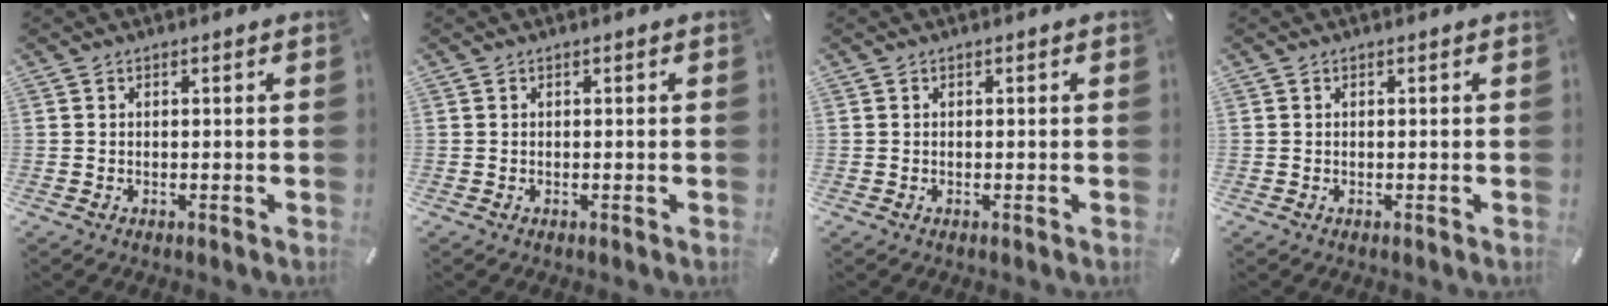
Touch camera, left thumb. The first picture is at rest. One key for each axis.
{"total": 0.0}
{"total": 0.0}
{"total": 0.0}